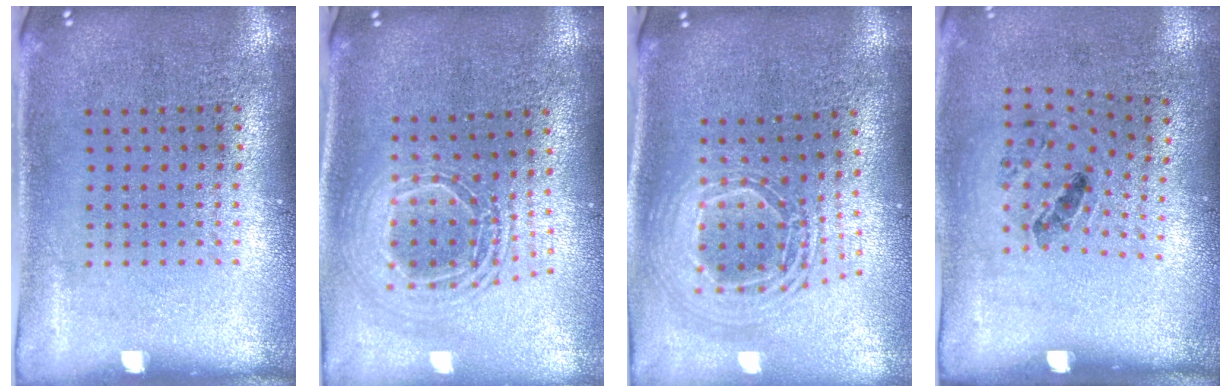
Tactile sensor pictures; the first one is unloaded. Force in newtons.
{"total": 2.0, "press": 1.6, "slide": 1.3}
{"total": 2.2, "press": 1.7, "slide": 1.5}
{"total": 1.2, "press": 0.7, "slide": 0.9}